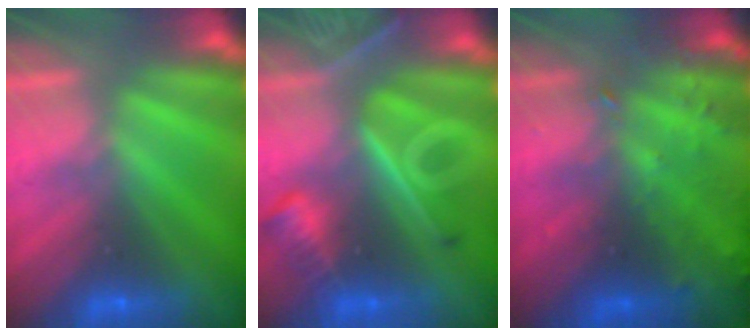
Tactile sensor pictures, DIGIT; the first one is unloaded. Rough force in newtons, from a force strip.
{"total": 7.1}
{"total": 7.9}